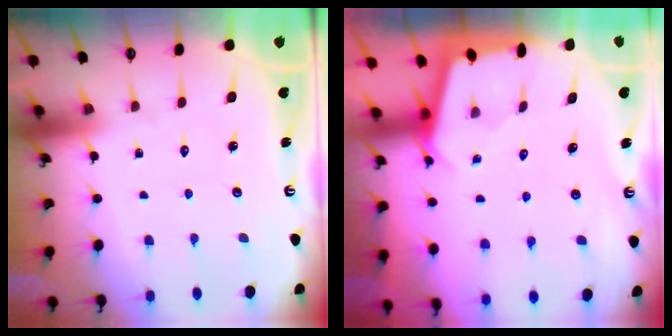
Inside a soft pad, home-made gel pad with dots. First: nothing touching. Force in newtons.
{"total": 2.5, "press": 2.5, "slide": 0.3}